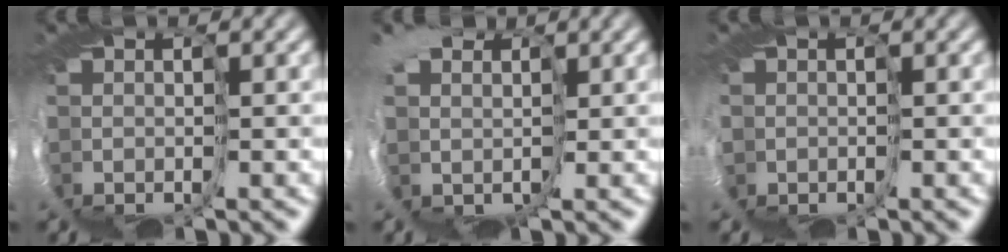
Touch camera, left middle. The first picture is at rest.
{"total": 5.1, "force": [2.0, 4.1, 2.3], "torque": [-0.044, -0.013, 0.022]}
{"total": 5.8, "force": [-0.4, 5.1, 2.9], "torque": [-0.100, -0.004, -0.017]}